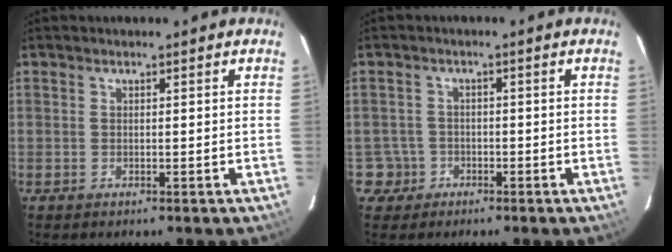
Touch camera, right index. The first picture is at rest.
{"total": 4.0, "force": [-1.6, 3.6, -0.4], "torque": [0.006, 0.022, -0.027]}